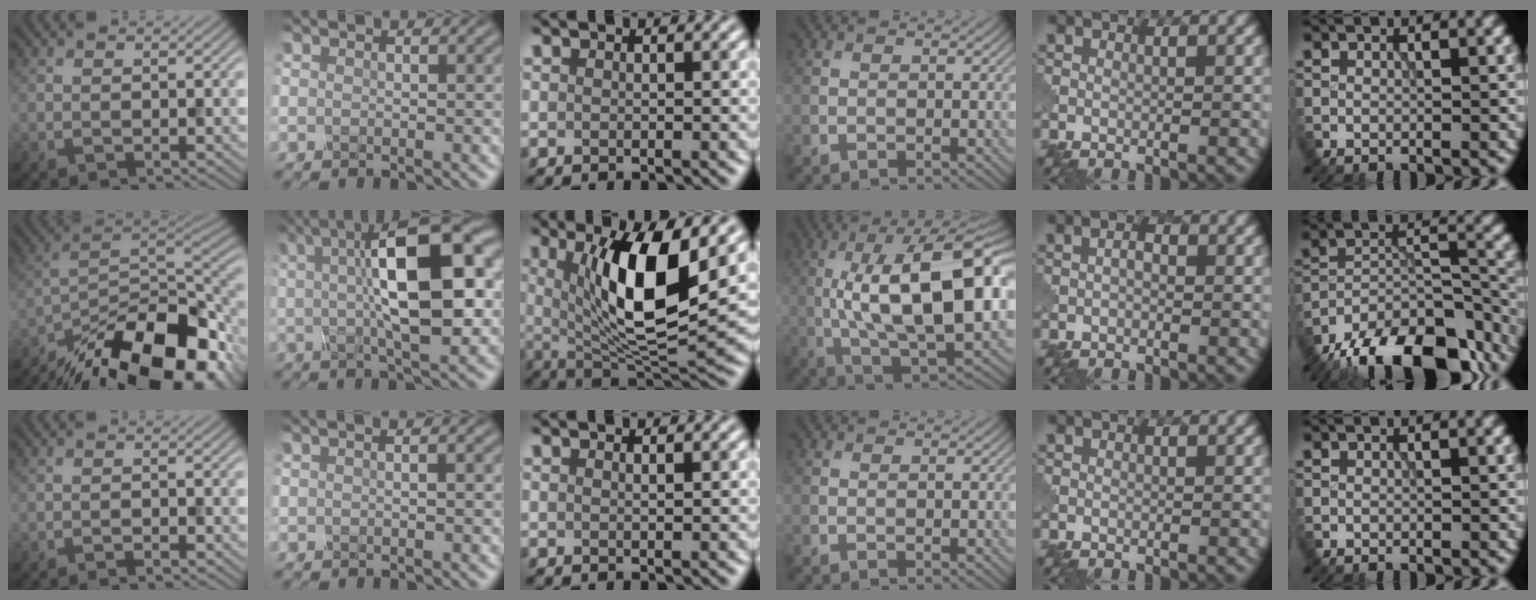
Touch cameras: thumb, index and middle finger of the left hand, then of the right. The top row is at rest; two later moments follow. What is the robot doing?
{"motion": "disassemble", "object": "glue stick"}